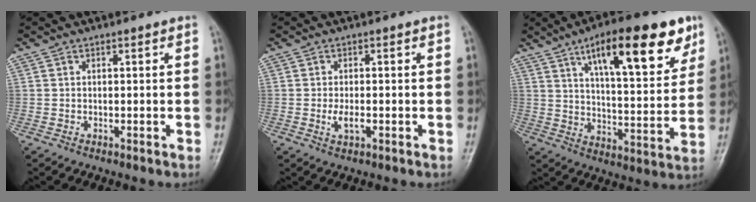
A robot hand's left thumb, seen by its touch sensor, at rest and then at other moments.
{"total": 2.8, "force": [-0.6, 1.3, 2.4], "torque": [-0.046, -0.003, -0.011]}
{"total": 20.2, "force": [11.1, 6.5, 15.6], "torque": [-0.194, -0.038, 0.170]}